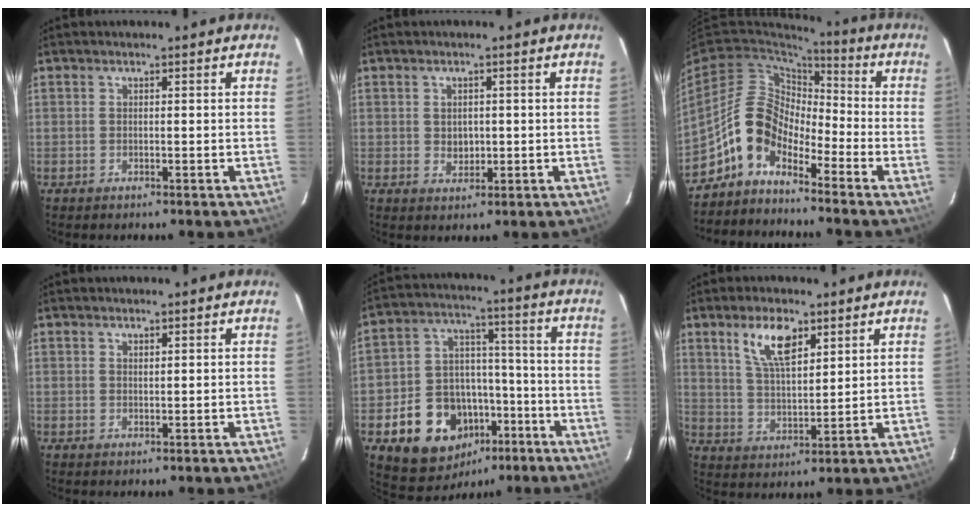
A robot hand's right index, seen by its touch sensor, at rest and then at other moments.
{"total": 2.9, "force": [0.0, 2.5, 1.5], "torque": [-0.023, 0.003, 0.004]}
{"total": 9.6, "force": [-6.2, 5.7, 4.6], "torque": [-0.091, 0.031, -0.134]}
{"total": 0.8, "force": [0.7, 0.3, 0.3], "torque": [-0.005, 0.000, 0.013]}
{"total": 16.6, "force": [-7.4, 13.0, 7.1], "torque": [-0.155, 0.051, -0.084]}
{"total": 8.7, "force": [4.9, 3.6, 6.2], "torque": [-0.117, 0.009, 0.098]}